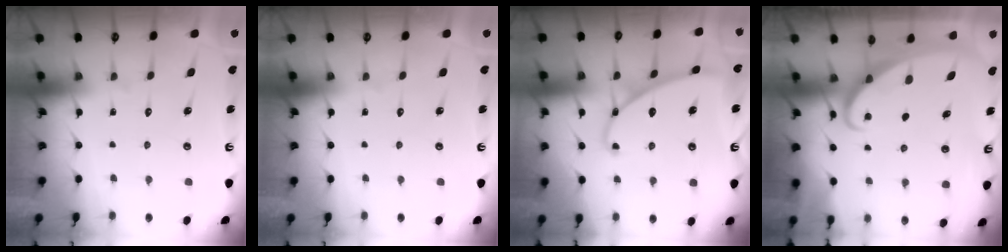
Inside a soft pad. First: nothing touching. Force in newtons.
{"total": 0.0}
{"total": 8.0, "press": 8.0, "slide": 0.5}
{"total": 2.0, "press": 2.0, "slide": 0.0}